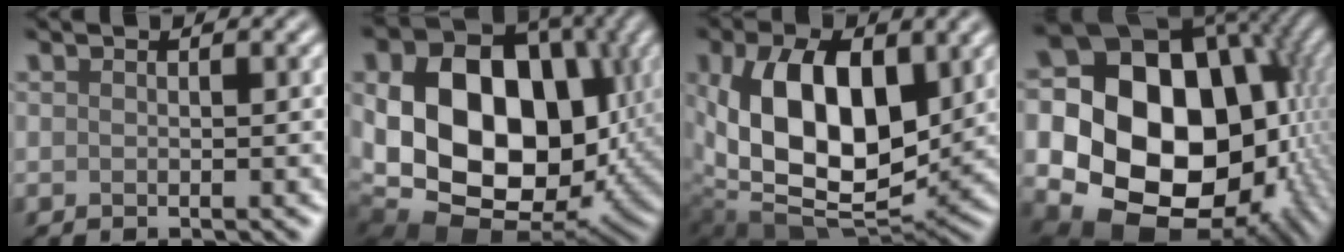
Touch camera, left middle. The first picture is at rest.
{"total": 19.2, "force": [0.9, 14.0, 13.0], "torque": [-0.238, -0.019, 0.027]}
{"total": 12.9, "force": [2.1, 7.8, 10.1], "torque": [-0.178, -0.011, 0.043]}
{"total": 21.9, "force": [-0.8, 17.7, 12.9], "torque": [-0.212, -0.012, -0.025]}